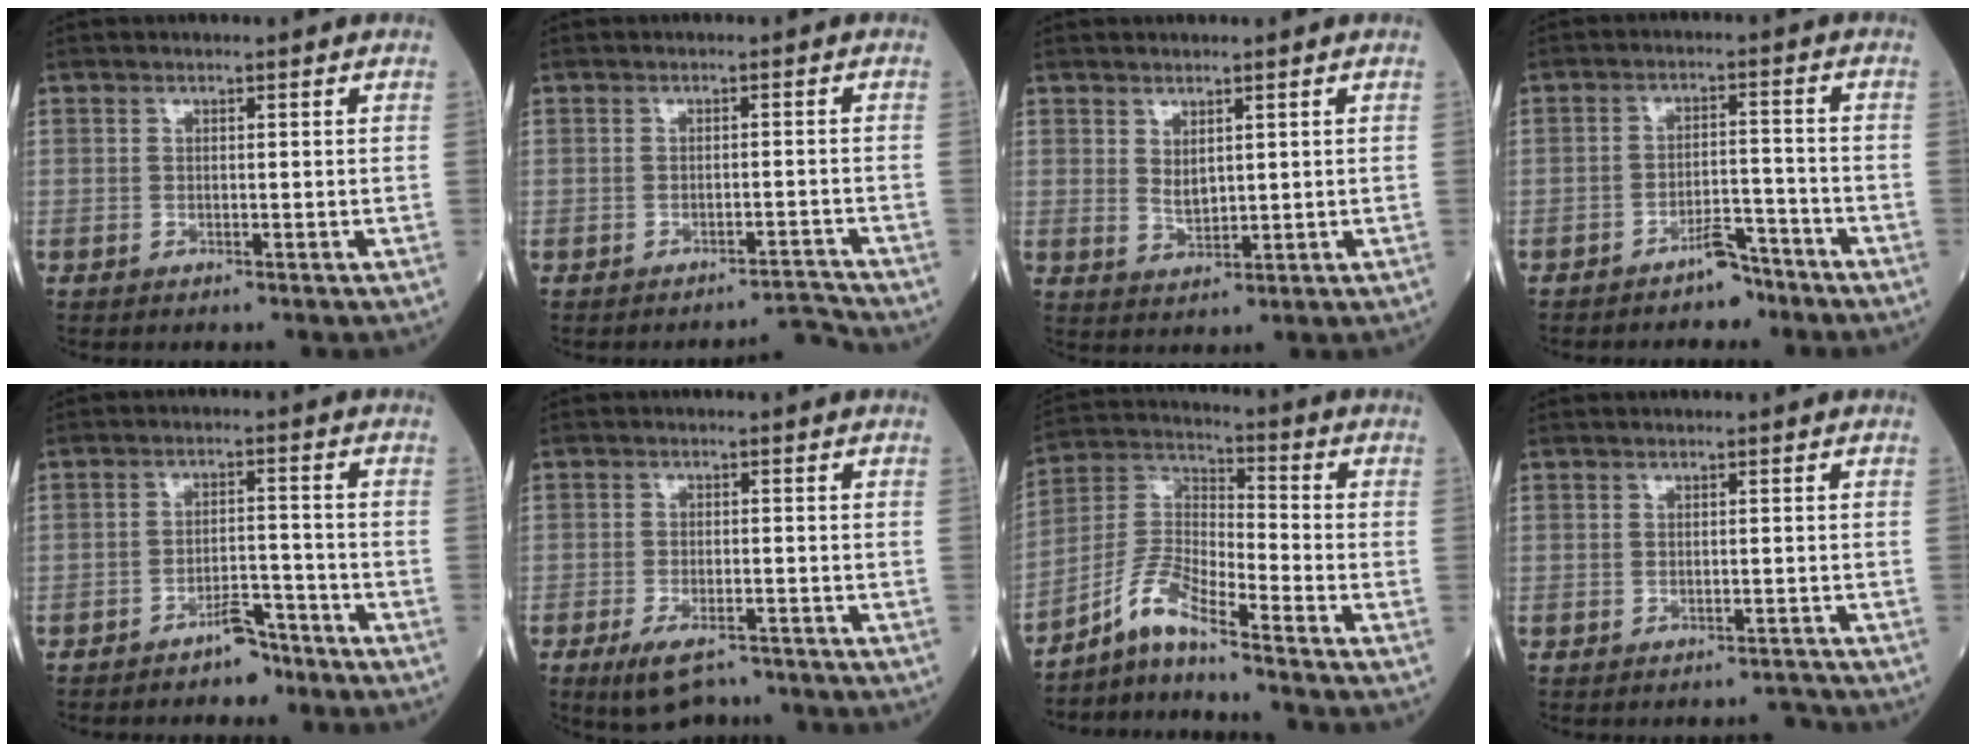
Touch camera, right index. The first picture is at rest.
{"total": 2.9, "force": [-2.6, -0.9, -0.6], "torque": [0.016, 0.004, -0.035]}
{"total": 2.6, "force": [1.1, 1.3, 2.0], "torque": [-0.038, -0.006, 0.027]}
{"total": 4.7, "force": [-3.9, 1.8, 1.9], "torque": [-0.030, 0.007, -0.058]}
{"total": 4.5, "force": [-3.7, 1.8, 1.9], "torque": [-0.030, 0.007, -0.056]}
{"total": 6.1, "force": [-4.4, 2.3, 3.6], "torque": [-0.069, -0.007, -0.070]}
{"total": 7.5, "force": [-6.2, 0.2, 4.3], "torque": [-0.097, 0.010, -0.122]}
{"total": 0.9, "force": [-0.9, 0.1, -0.1], "torque": [0.008, -0.003, -0.009]}